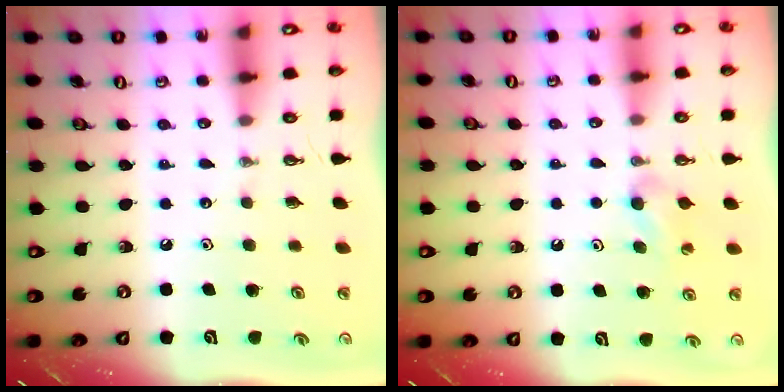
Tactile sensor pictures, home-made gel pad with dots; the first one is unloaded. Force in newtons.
{"total": 5.5, "press": 2.8, "slide": 4.8}